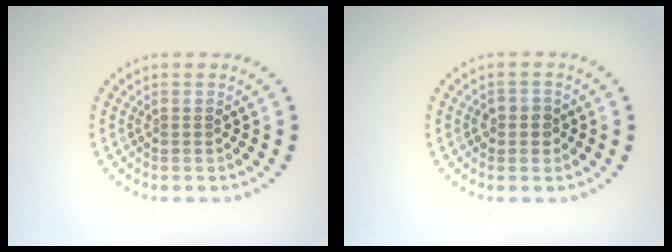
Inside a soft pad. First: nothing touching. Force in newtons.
{"total": 1.7, "press": 1.6, "slide": 0.6}